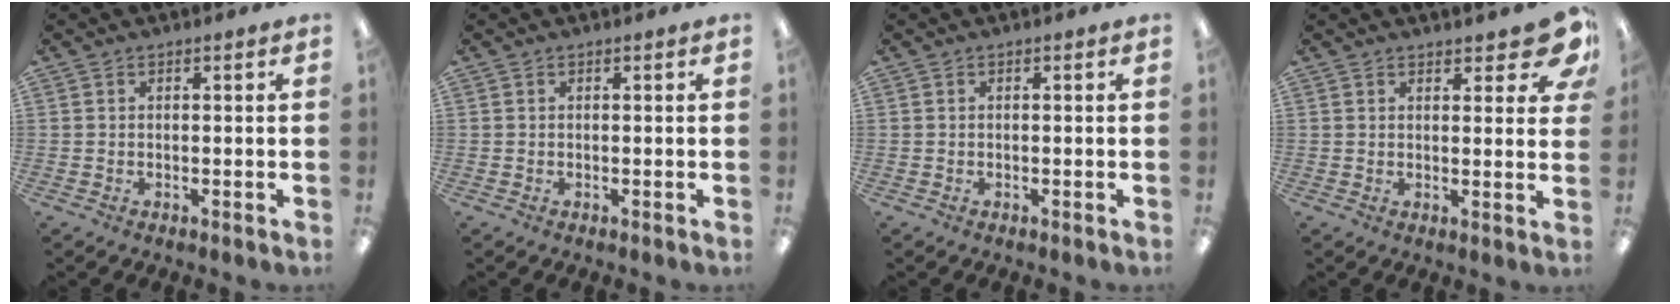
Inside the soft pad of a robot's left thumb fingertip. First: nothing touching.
{"total": 0.0}
{"total": 0.0}
{"total": 7.4, "force": [5.5, 2.6, 4.3], "torque": [-0.047, -0.032, 0.091]}